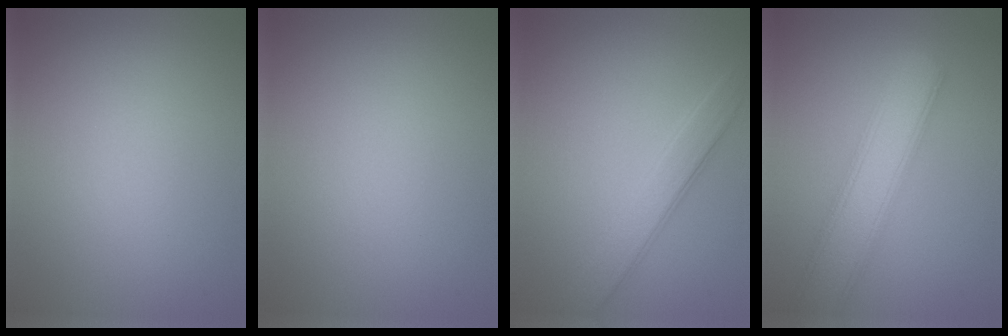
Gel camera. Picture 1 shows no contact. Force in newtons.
{"total": 0.0}
{"total": 3.0, "press": 3.0, "slide": 0.1}
{"total": 5.5, "press": 5.5, "slide": 0.2}